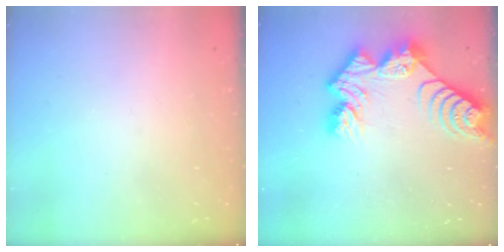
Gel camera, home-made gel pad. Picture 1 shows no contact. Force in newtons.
{"total": 13.1, "press": 13.1, "slide": 1.0}